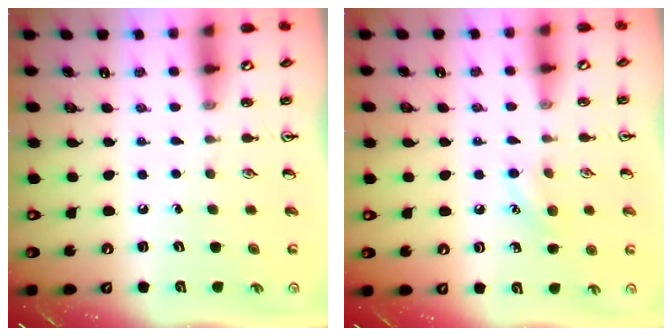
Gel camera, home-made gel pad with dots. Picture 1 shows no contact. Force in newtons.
{"total": 6.9, "press": 6.6, "slide": 2.0}